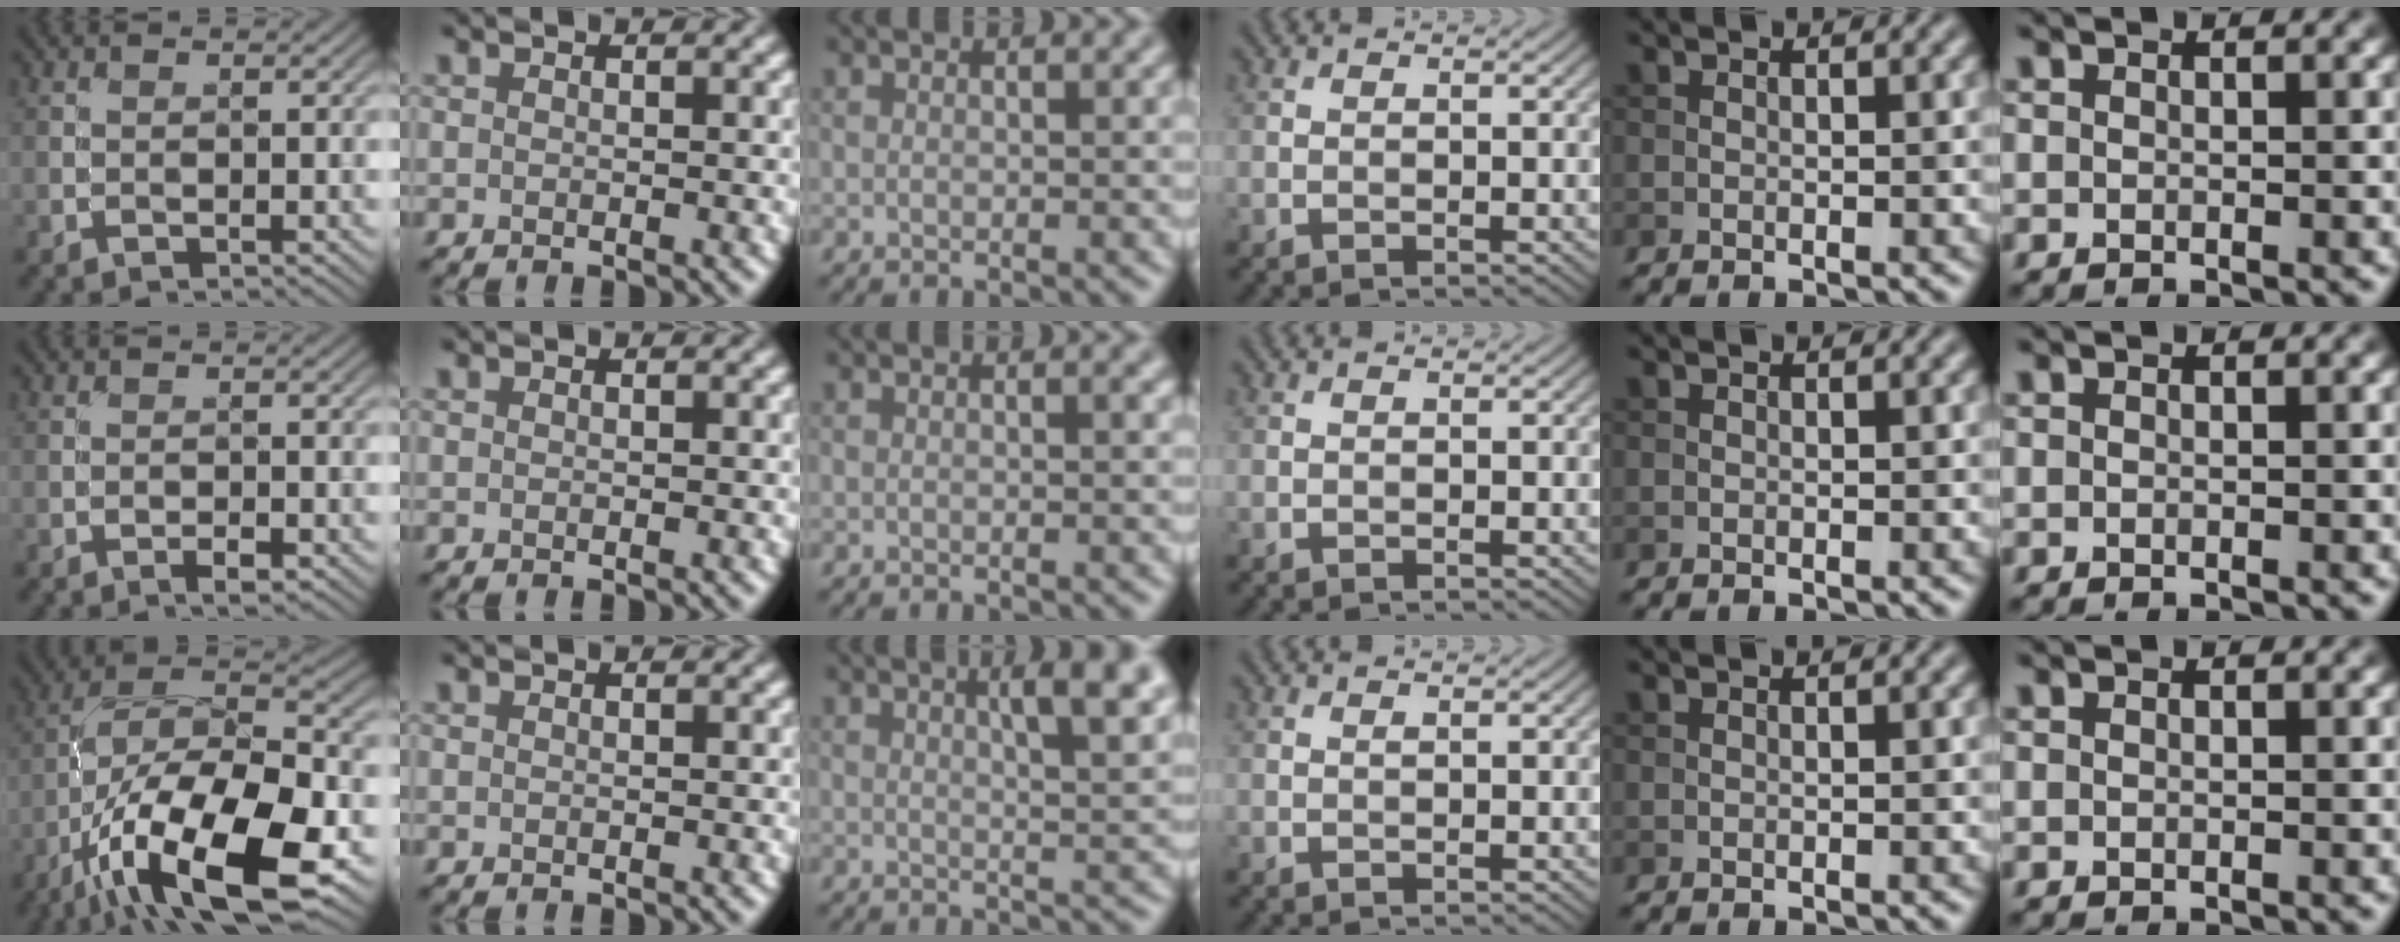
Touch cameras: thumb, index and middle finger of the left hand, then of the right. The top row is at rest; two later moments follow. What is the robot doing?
{"motion": "unscrew", "object": "medicine bottle"}